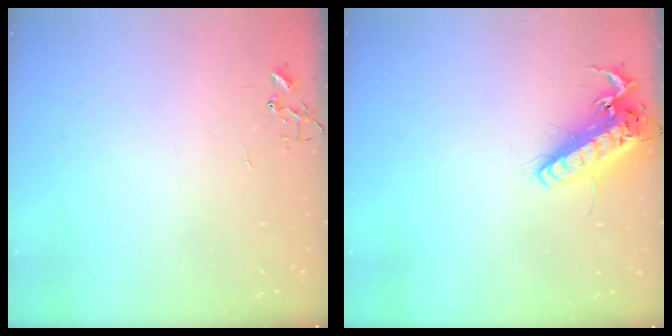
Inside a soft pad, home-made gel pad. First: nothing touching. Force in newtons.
{"total": 16.4, "press": 16.1, "slide": 3.2}